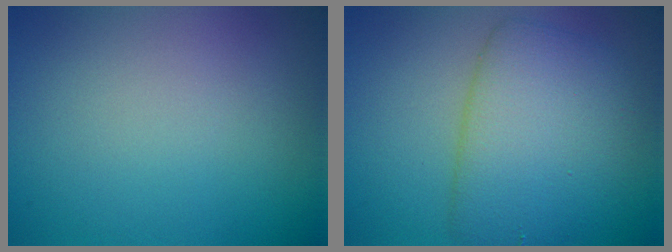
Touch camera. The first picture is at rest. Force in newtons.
{"total": 6.4, "press": 6.4, "slide": 0.1}